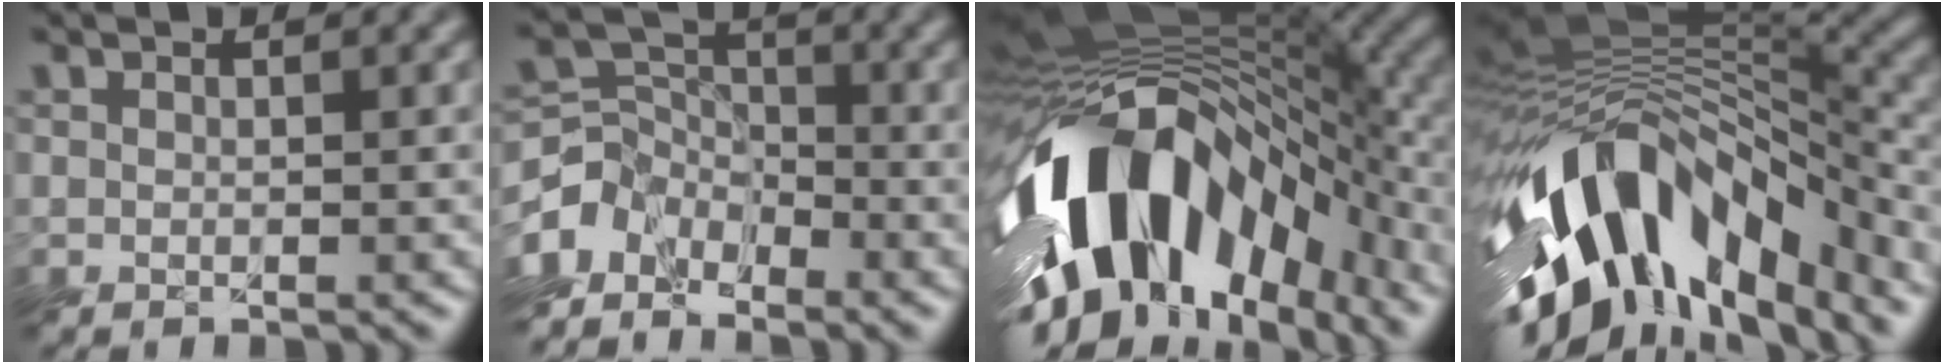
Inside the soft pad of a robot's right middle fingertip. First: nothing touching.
{"total": 5.5, "force": [-4.8, 2.5, 0.7], "torque": [-0.009, 0.002, -0.112]}
{"total": 16.1, "force": [-7.3, 8.4, 11.6], "torque": [-0.187, -0.009, -0.128]}
{"total": 14.5, "force": [-8.5, 6.9, 9.4], "torque": [-0.176, 0.011, -0.144]}